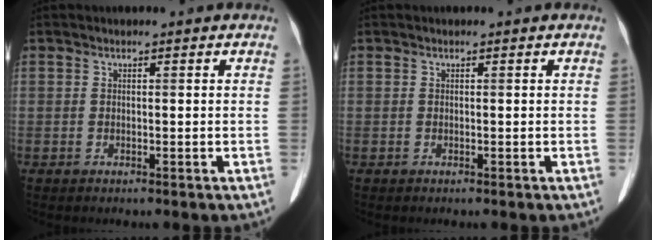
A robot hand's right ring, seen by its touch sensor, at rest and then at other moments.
{"total": 0.0}